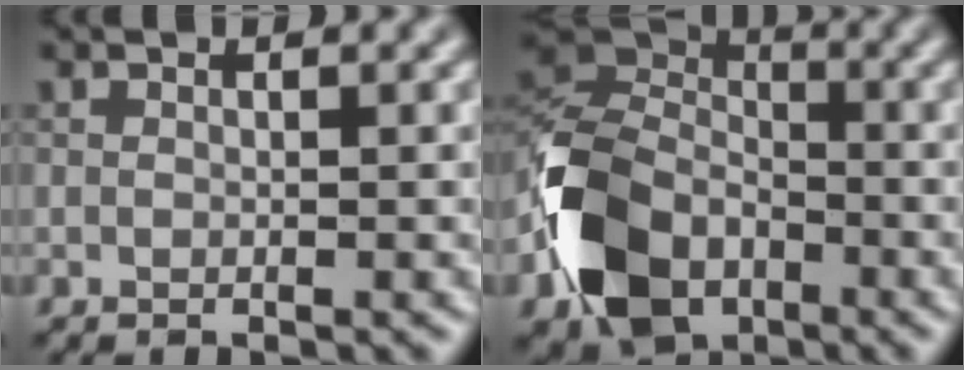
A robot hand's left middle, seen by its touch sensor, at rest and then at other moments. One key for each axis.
{"total": 9.0, "fx": -4.0, "fy": 6.5, "fz": 4.8, "tx": -0.101, "ty": 0.000, "tz": -0.091}